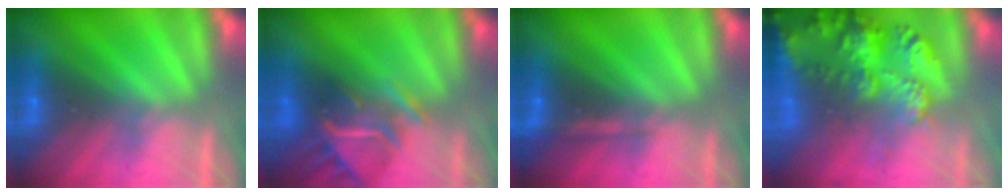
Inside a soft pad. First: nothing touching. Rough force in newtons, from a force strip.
{"total": 6.4}
{"total": 2.2}
{"total": 9.6}